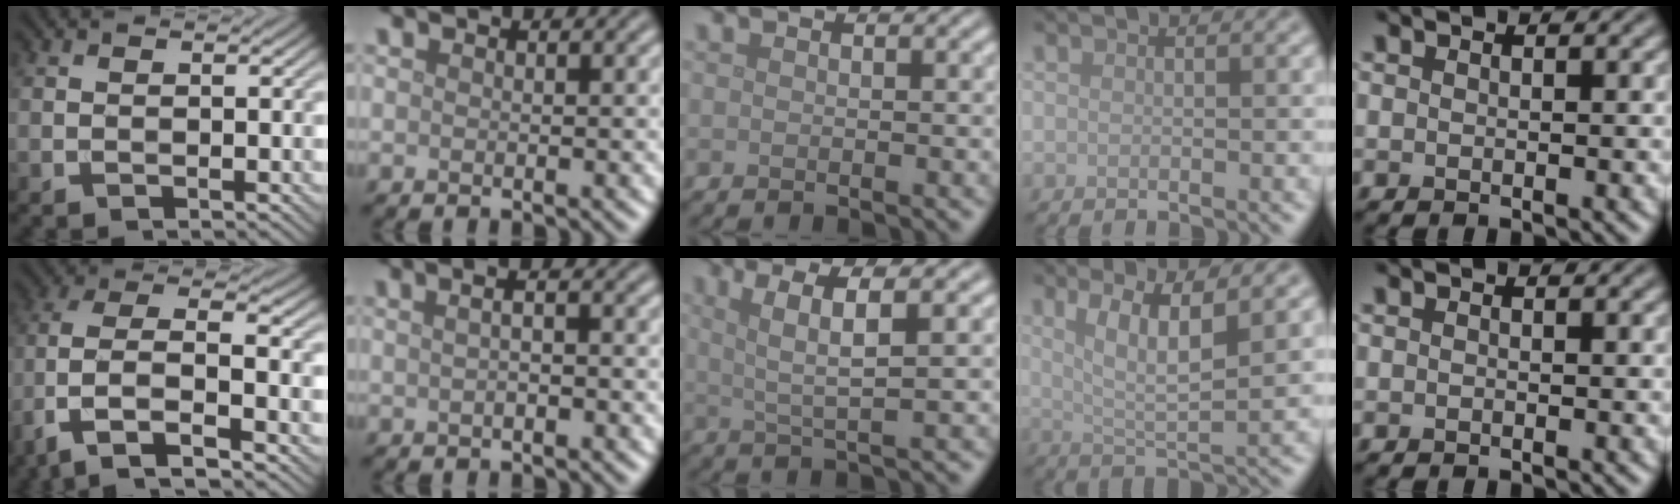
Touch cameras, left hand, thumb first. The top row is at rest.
{"thumb": {"total": 9.9, "force": [-4.5, 4.0, 7.9], "torque": [-0.166, 0.000, -0.097]}, "index": {"total": 3.9, "force": [1.1, 2.0, 3.2], "torque": [-0.027, 0.028, -0.013]}, "middle": {"total": 4.2, "force": [1.5, 0.6, 3.8], "torque": [-0.073, 0.000, 0.029]}, "ring": {"total": 4.7, "force": [1.8, 1.0, 4.3], "torque": [-0.078, -0.007, 0.036]}}